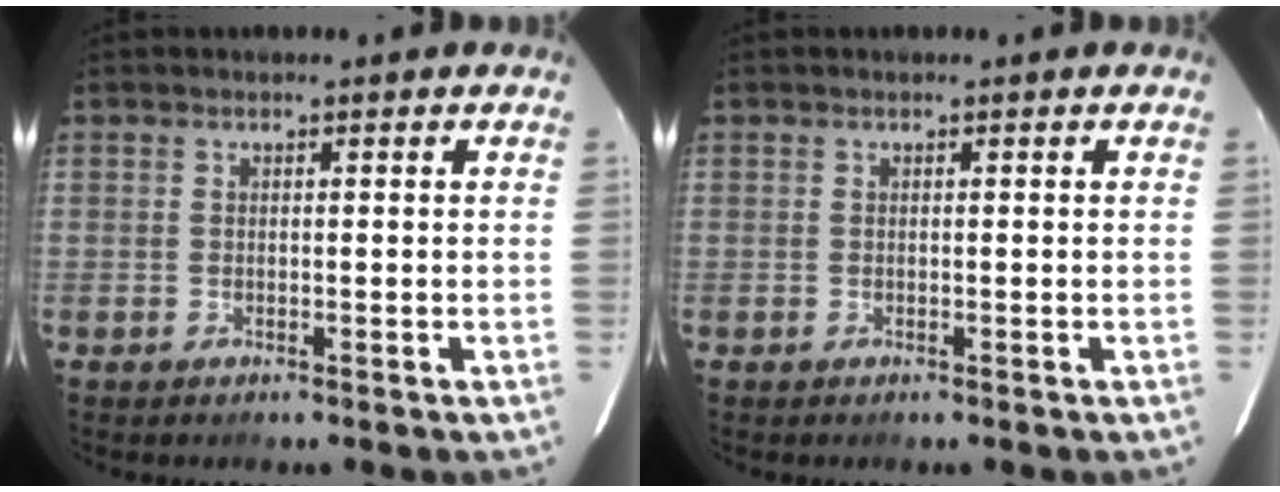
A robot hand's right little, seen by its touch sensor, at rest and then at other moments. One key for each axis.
{"total": 0.0}